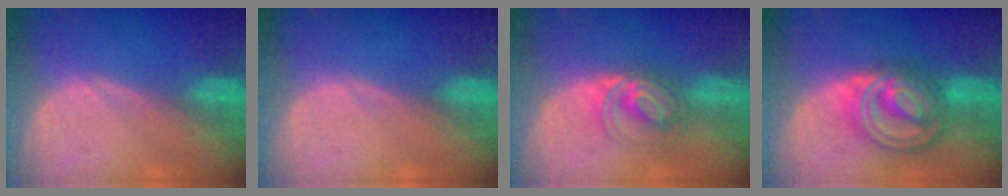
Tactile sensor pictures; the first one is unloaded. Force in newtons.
{"total": 0.0}
{"total": 6.0, "press": 5.6, "slide": 2.3}
{"total": 9.2, "press": 9.2, "slide": 0.7}